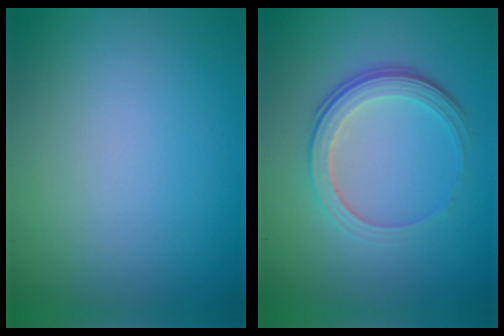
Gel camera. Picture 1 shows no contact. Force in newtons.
{"total": 3.5, "press": 2.6, "slide": 2.4}